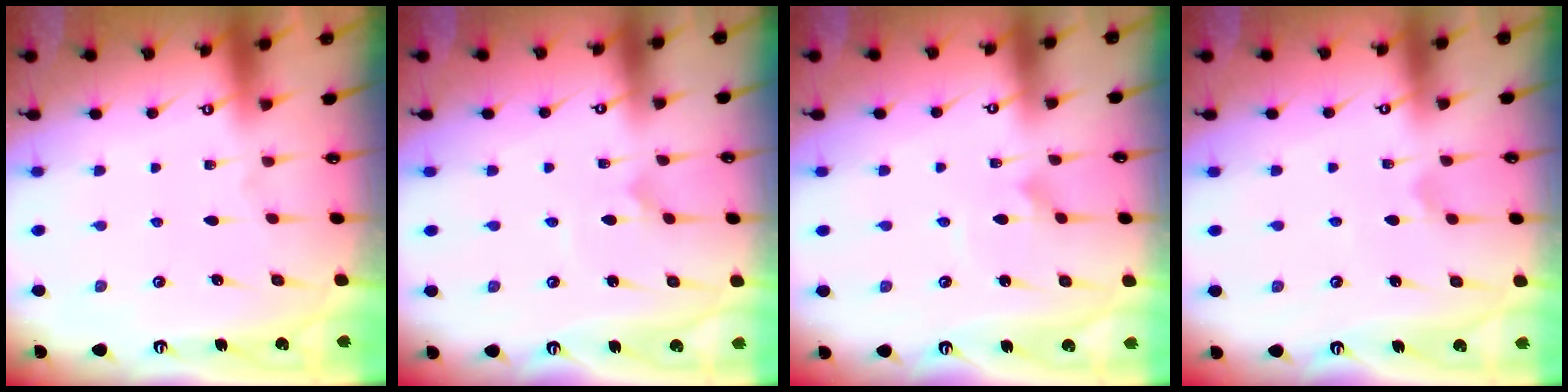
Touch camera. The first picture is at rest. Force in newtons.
{"total": 1.4, "press": 1.4, "slide": 0.0}
{"total": 3.1, "press": 3.1, "slide": 0.0}
{"total": 1.3, "press": 1.2, "slide": 0.4}